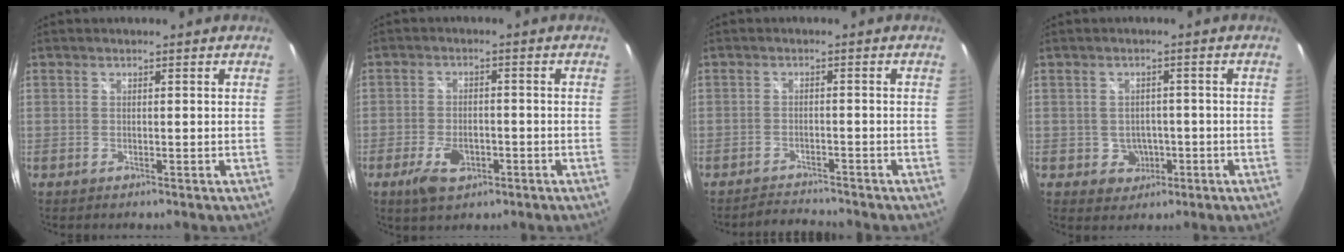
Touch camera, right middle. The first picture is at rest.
{"total": 7.7, "force": [-4.7, 3.0, 5.4], "torque": [-0.127, -0.010, -0.089]}
{"total": 3.5, "force": [-3.5, 0.0, 0.1], "torque": [-0.017, -0.004, -0.062]}
{"total": 4.2, "force": [-1.1, 4.0, 1.0], "torque": [-0.027, 0.007, -0.004]}